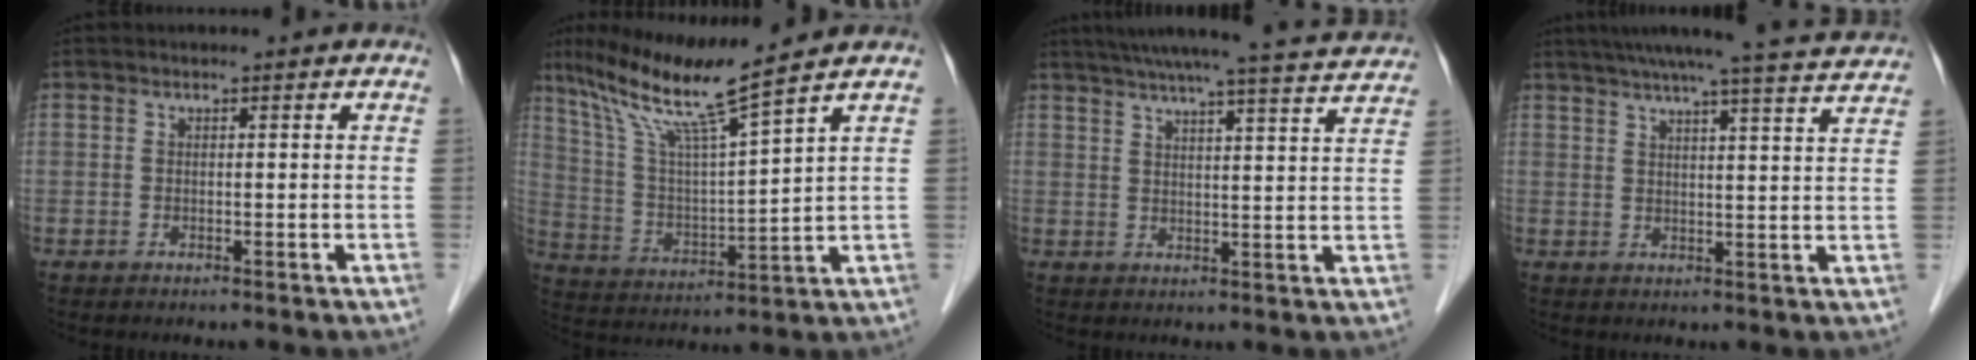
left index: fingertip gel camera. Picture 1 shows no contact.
{"total": 12.8, "force": [9.6, -1.6, 8.4], "torque": [-0.157, -0.001, 0.179]}
{"total": 19.1, "force": [17.6, 0.0, 7.3], "torque": [-0.115, -0.004, 0.223]}
{"total": 17.2, "force": [15.8, -0.3, 6.8], "torque": [-0.110, -0.006, 0.197]}